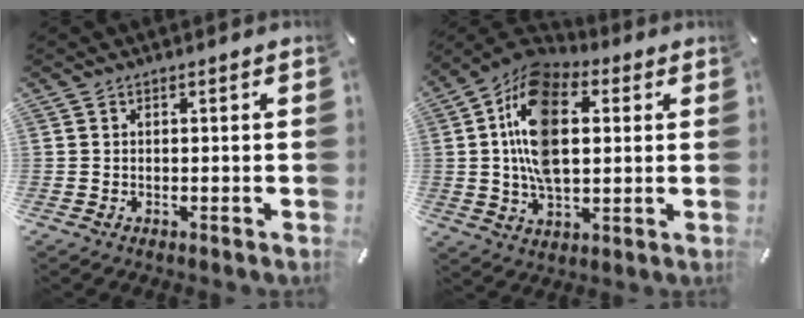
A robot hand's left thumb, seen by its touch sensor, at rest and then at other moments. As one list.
[{"total": 18.2, "force": [3.4, 11.0, 14.1], "torque": [-0.291, 0.004, 0.059]}]